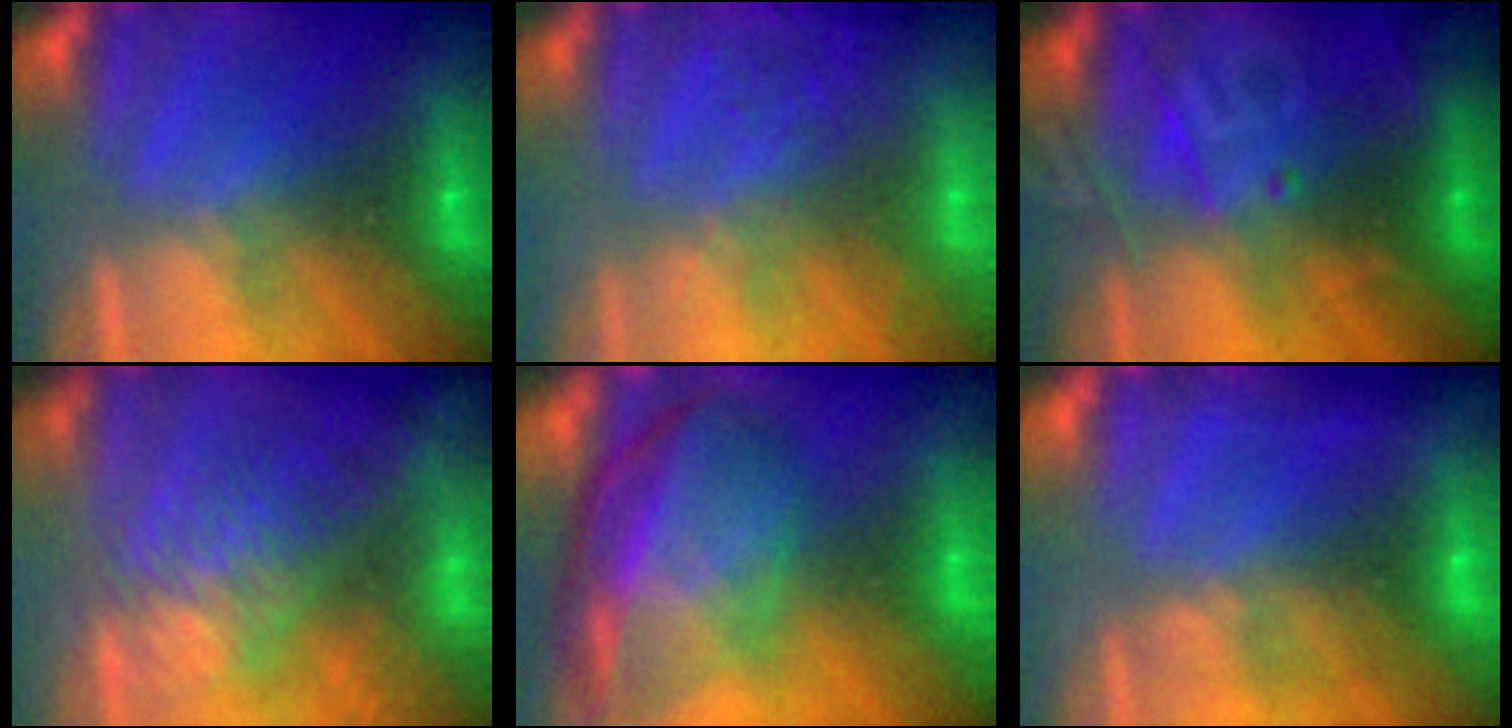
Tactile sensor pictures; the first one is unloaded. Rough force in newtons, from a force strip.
{"total": 9.6}
{"total": 2.8}
{"total": 8.1}
{"total": 8.4}
{"total": 2.2}